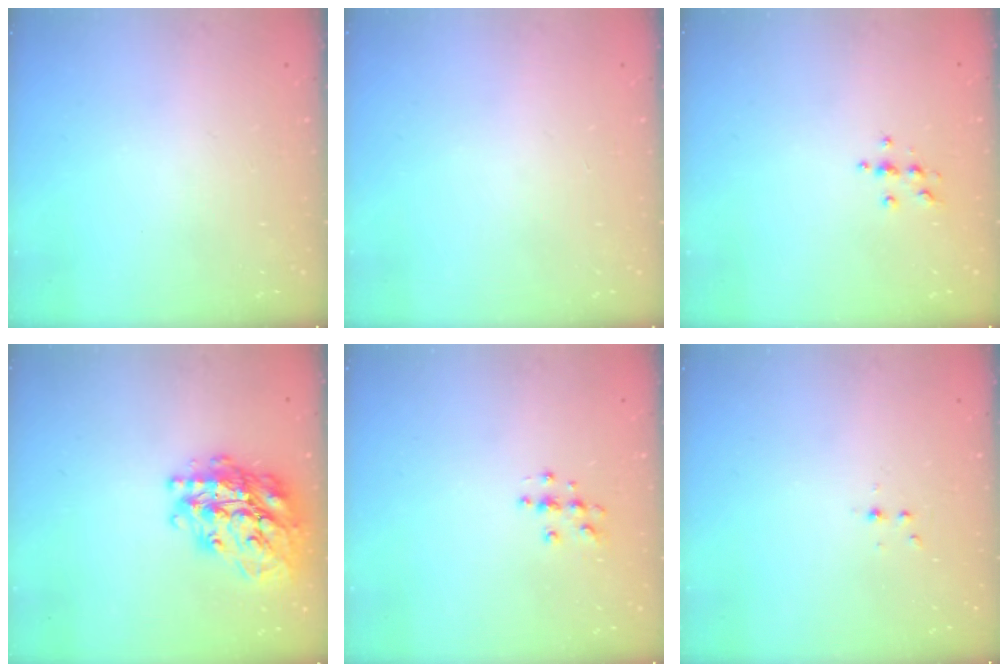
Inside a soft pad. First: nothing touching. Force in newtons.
{"total": 0.0}
{"total": 3.9, "press": 3.8, "slide": 0.5}
{"total": 24.1, "press": 24.0, "slide": 2.1}
{"total": 5.4, "press": 5.3, "slide": 0.7}
{"total": 2.7, "press": 2.3, "slide": 1.4}